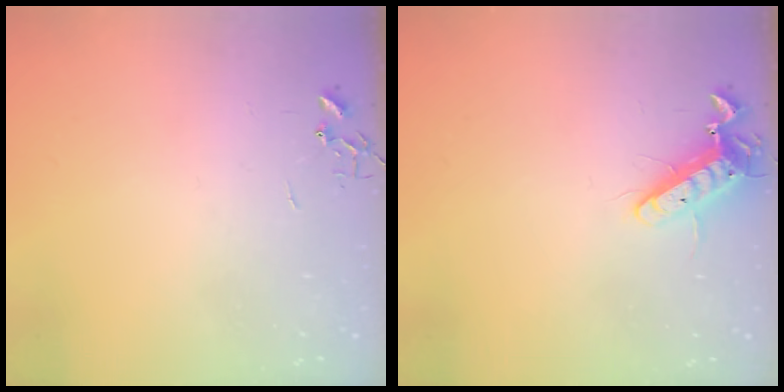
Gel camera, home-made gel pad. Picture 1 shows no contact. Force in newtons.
{"total": 11.5, "press": 11.4, "slide": 1.0}